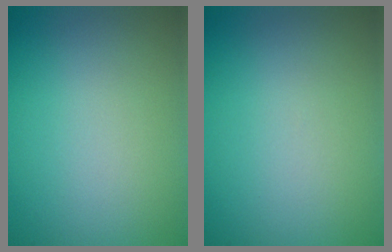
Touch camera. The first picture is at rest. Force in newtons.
{"total": 0.0}